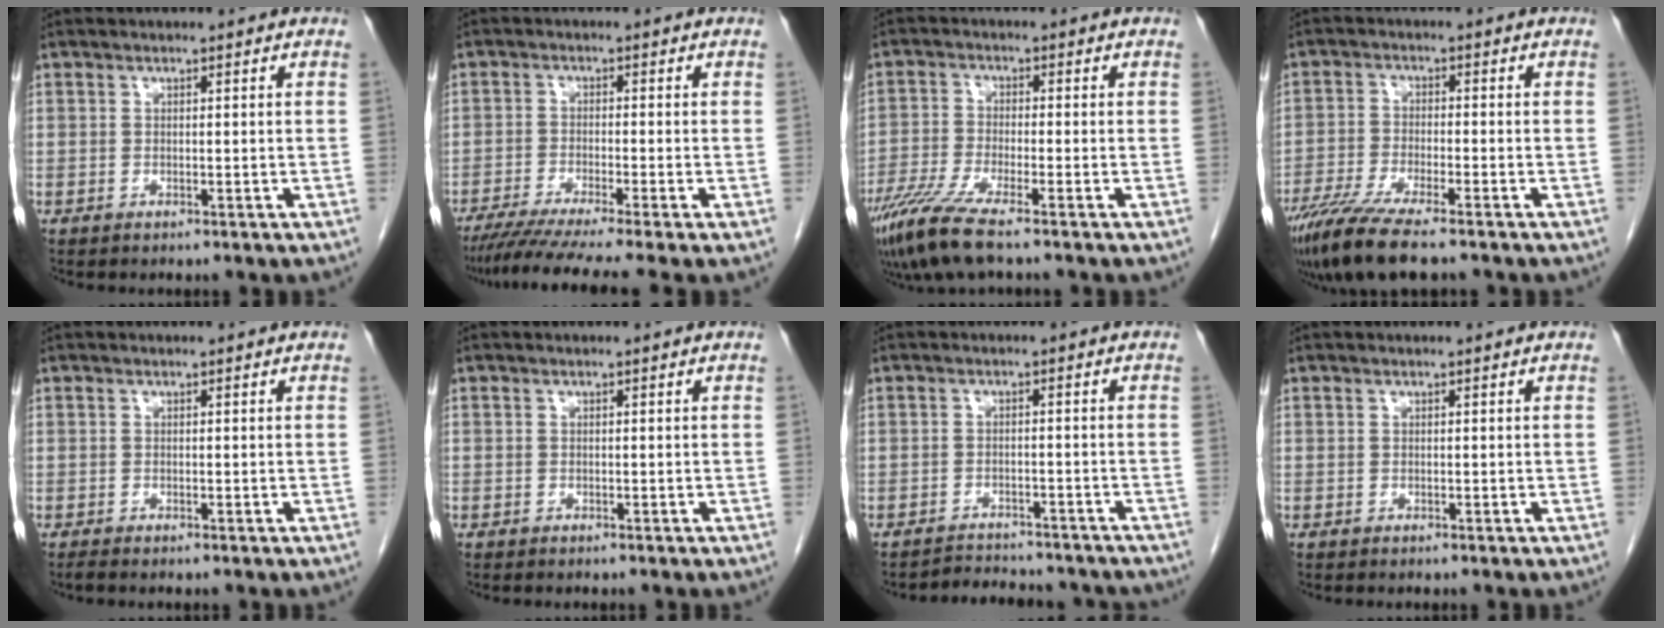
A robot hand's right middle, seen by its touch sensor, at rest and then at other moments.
{"total": 10.1, "force": [-8.1, -1.2, 5.8], "torque": [-0.082, -0.028, -0.127]}
{"total": 7.5, "force": [-5.5, 0.2, 5.2], "torque": [-0.110, -0.023, -0.106]}
{"total": 10.4, "force": [-8.0, 1.1, 6.4], "torque": [-0.113, -0.025, -0.137]}
{"total": 0.6, "force": [-0.5, -0.2, 0.3], "torque": [-0.012, -0.003, -0.010]}
{"total": 0.0}
{"total": 8.5, "force": [-8.0, 2.4, 1.4], "torque": [-0.020, 0.014, -0.095]}
{"total": 0.0}